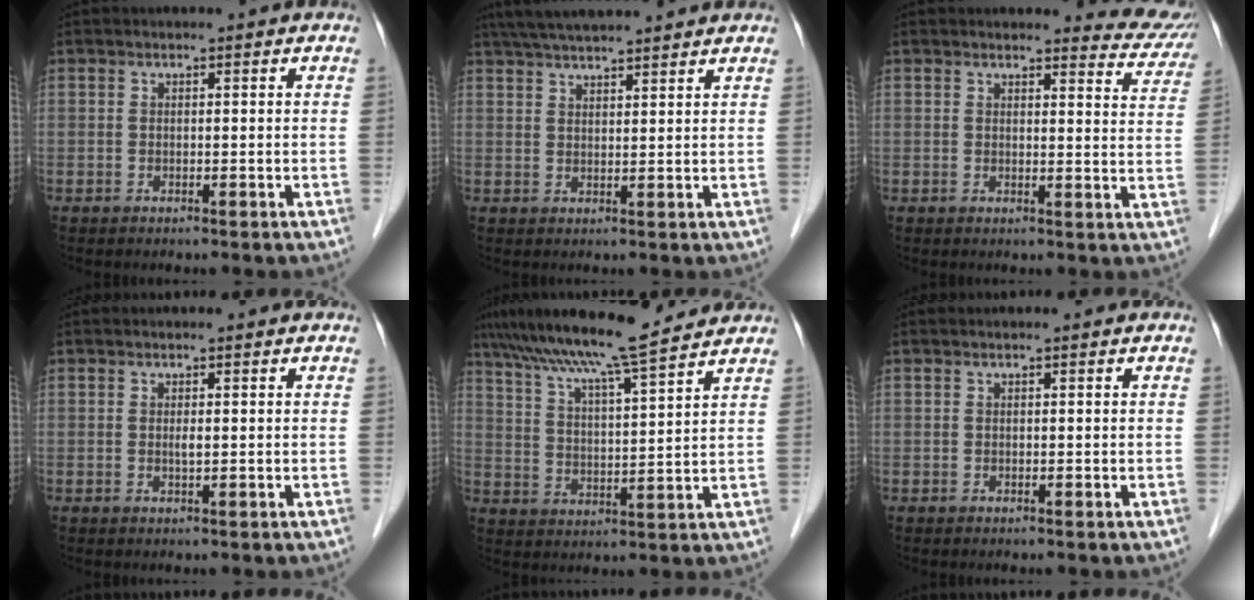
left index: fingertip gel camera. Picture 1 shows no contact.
{"total": 10.7, "force": [9.5, 0.8, 4.9], "torque": [-0.081, 0.038, 0.140]}
{"total": 6.8, "force": [6.6, 1.4, 0.5], "torque": [0.010, -0.030, 0.050]}
{"total": 0.9, "force": [0.1, 0.1, 0.8], "torque": [-0.019, -0.003, 0.002]}
{"total": 14.3, "force": [12.3, 0.0, 7.3], "torque": [-0.131, 0.022, 0.194]}
{"total": 0.0}